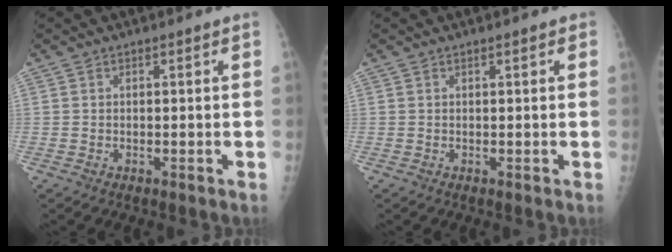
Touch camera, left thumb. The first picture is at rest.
{"total": 0.8, "force": [0.5, 0.3, 0.6], "torque": [-0.008, 0.001, 0.004]}